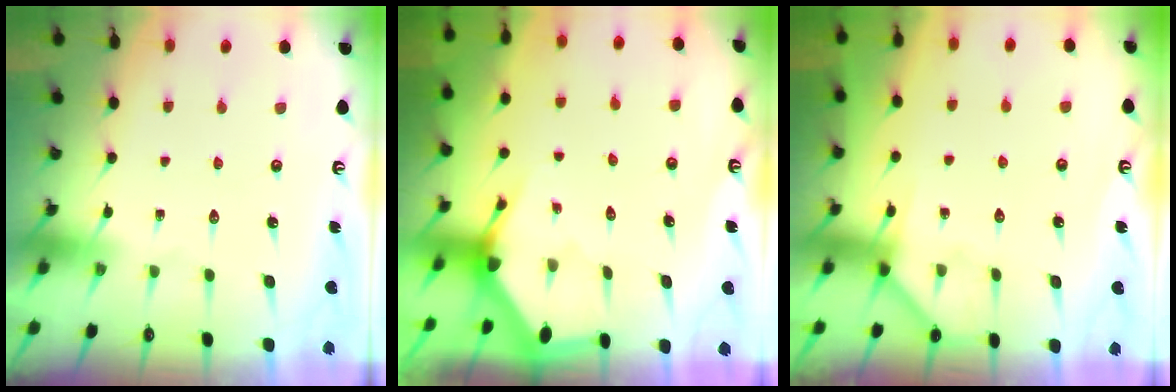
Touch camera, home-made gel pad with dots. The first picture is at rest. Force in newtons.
{"total": 2.9, "press": 2.9, "slide": 0.2}
{"total": 3.8, "press": 3.7, "slide": 0.4}